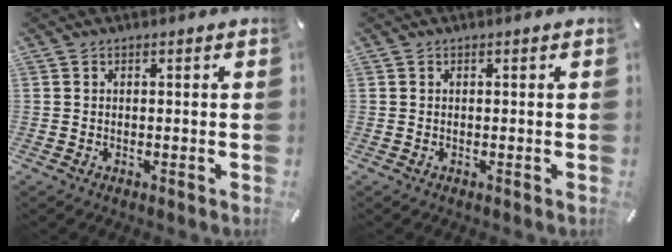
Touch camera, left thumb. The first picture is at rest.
{"total": 0.0}